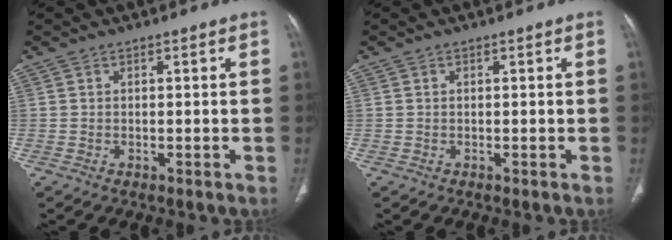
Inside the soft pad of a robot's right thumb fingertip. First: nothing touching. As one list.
[{"total": 0.0}]